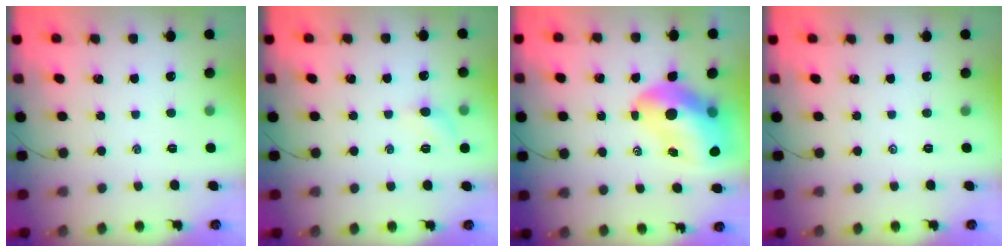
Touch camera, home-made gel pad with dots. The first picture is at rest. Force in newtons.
{"total": 5.1, "press": 4.9, "slide": 1.4}
{"total": 14.5, "press": 13.9, "slide": 4.1}
{"total": 0.0}